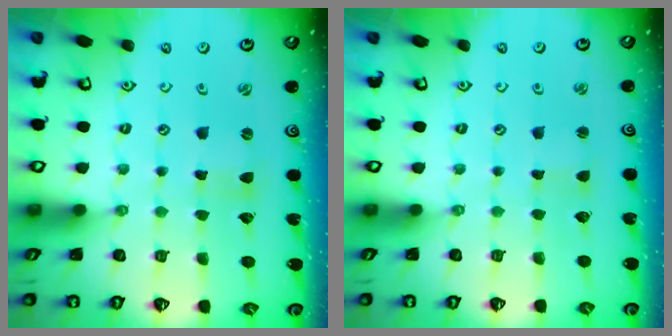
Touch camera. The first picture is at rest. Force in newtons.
{"total": 1.1, "press": 1.1, "slide": 0.2}